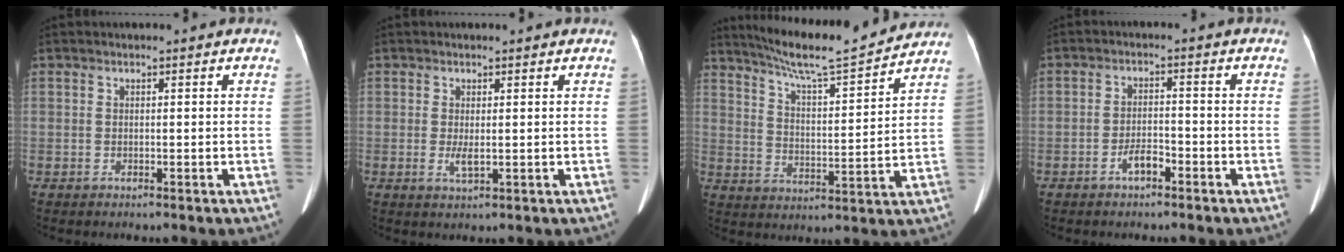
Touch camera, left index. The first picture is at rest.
{"total": 2.8, "force": [0.4, 0.7, 2.7], "torque": [-0.052, -0.004, 0.013]}
{"total": 14.8, "force": [13.6, -0.3, 5.7], "torque": [-0.105, 0.000, 0.210]}
{"total": 2.8, "force": [-1.8, 1.0, 1.9], "torque": [-0.034, 0.003, -0.034]}